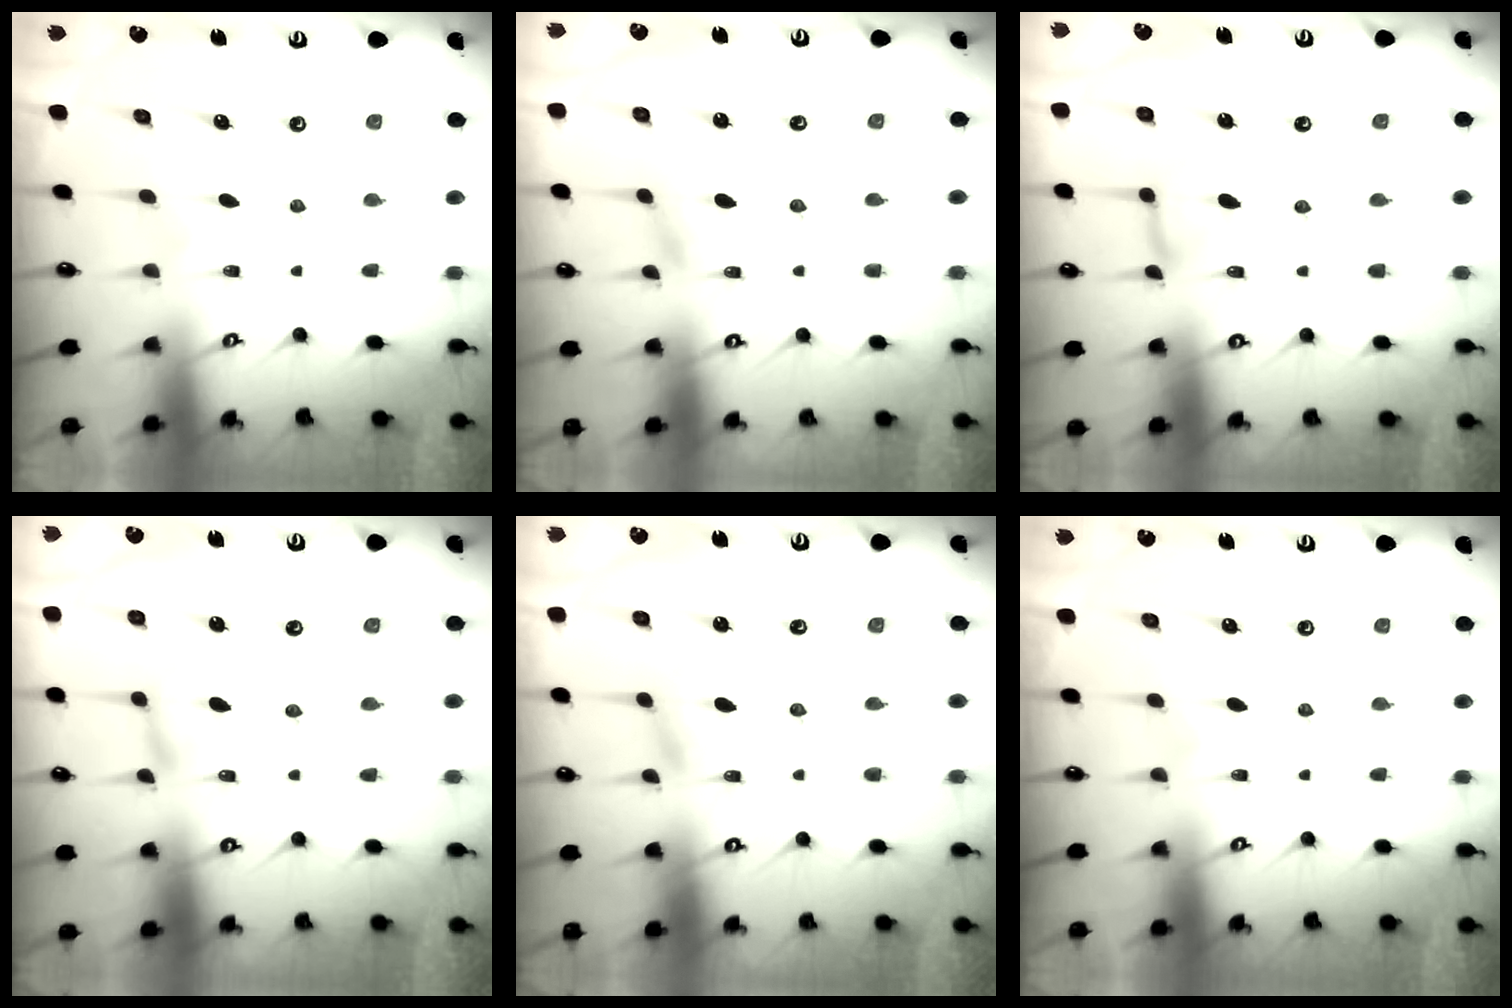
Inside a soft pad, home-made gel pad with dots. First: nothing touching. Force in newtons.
{"total": 1.2, "press": 1.2, "slide": 0.1}
{"total": 5.7, "press": 5.7, "slide": 0.2}
{"total": 2.7, "press": 2.7, "slide": 0.1}
{"total": 1.8, "press": 1.7, "slide": 0.2}
{"total": 0.0}